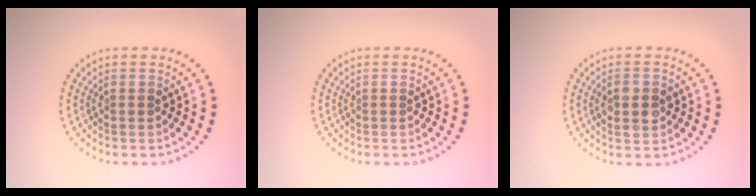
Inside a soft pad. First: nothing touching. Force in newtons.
{"total": 0.0}
{"total": 2.3, "press": 2.3, "slide": 0.2}